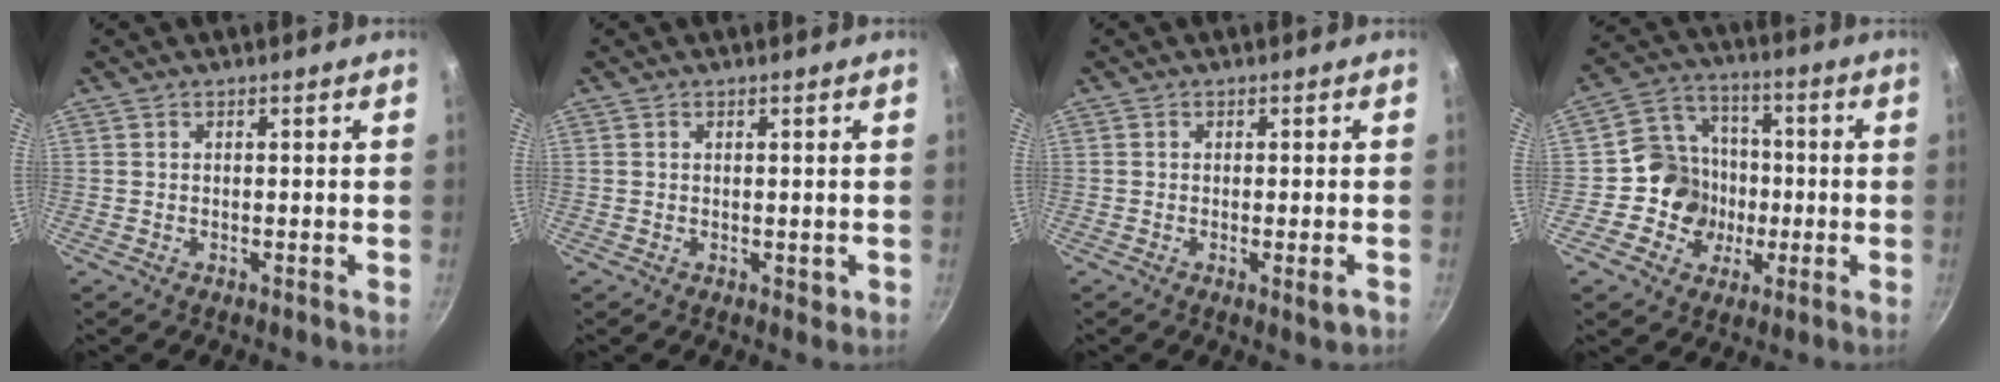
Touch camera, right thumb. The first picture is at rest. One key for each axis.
{"total": 1.2, "fx": 0.1, "fy": 1.0, "fz": 0.7, "tx": -0.006, "ty": 0.001, "tz": 0.003}
{"total": 2.4, "fx": -0.9, "fy": 0.4, "fz": 2.2, "tx": -0.038, "ty": -0.004, "tz": -0.016}
{"total": 11.7, "fx": -1.8, "fy": 10.9, "fz": 3.8, "tx": -0.024, "ty": 0.030, "tz": -0.047}